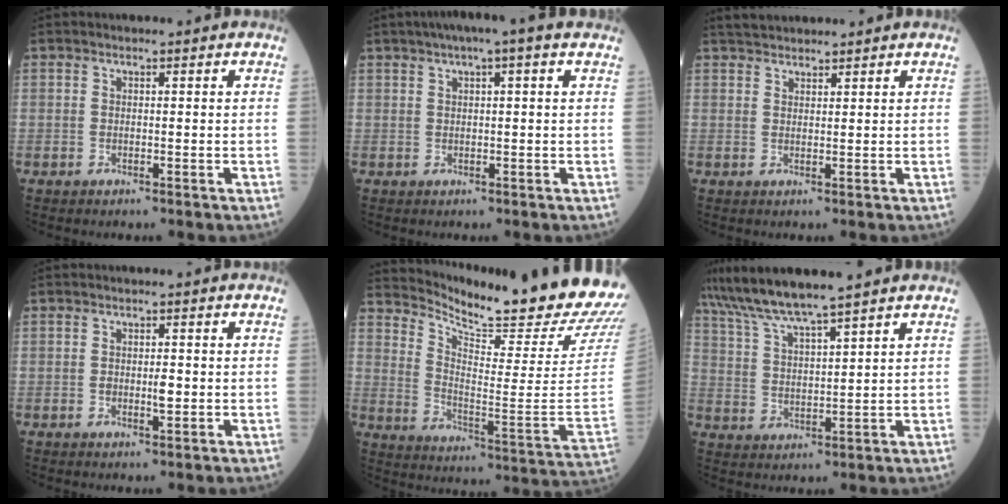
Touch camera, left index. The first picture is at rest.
{"total": 6.1, "force": [3.8, 0.7, 4.8], "torque": [-0.075, 0.038, 0.056]}
{"total": 3.5, "force": [3.4, 0.6, 0.8], "torque": [-0.015, 0.026, 0.062]}
{"total": 1.9, "force": [-0.2, 0.7, 1.8], "torque": [-0.032, 0.000, -0.001]}
{"total": 21.9, "force": [21.0, -0.2, 6.2], "torque": [-0.129, -0.125, 0.284]}
{"total": 8.6, "force": [7.4, -0.8, 4.2], "torque": [-0.088, 0.015, 0.145]}